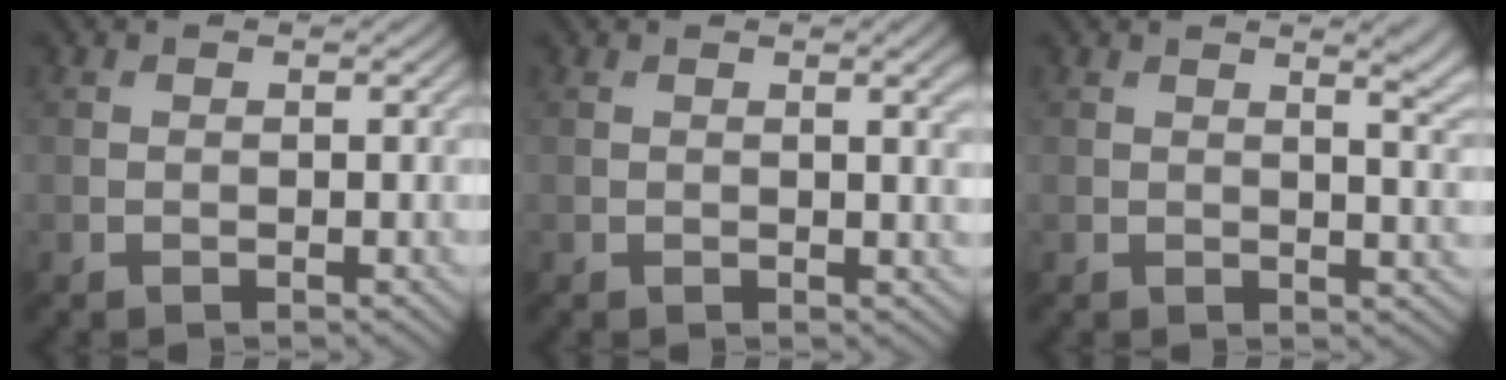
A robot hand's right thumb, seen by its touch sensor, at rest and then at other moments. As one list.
[{"total": 2.2, "force": [0.7, 0.4, 2.1], "torque": [-0.027, 0.001, 0.011]}, {"total": 5.3, "force": [2.5, 1.8, 4.3], "torque": [-0.050, 0.012, 0.026]}]